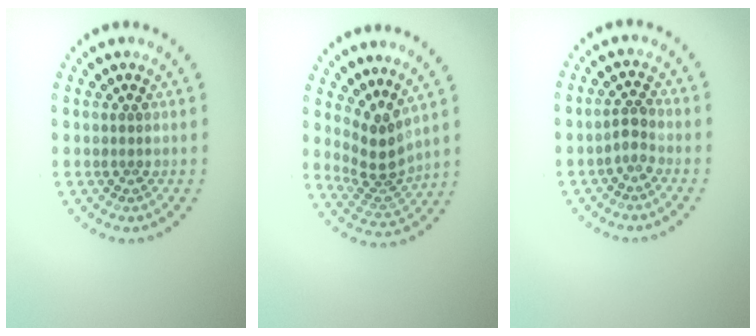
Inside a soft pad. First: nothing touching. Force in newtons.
{"total": 3.3, "press": 2.3, "slide": 2.4}
{"total": 1.4, "press": 1.1, "slide": 0.9}